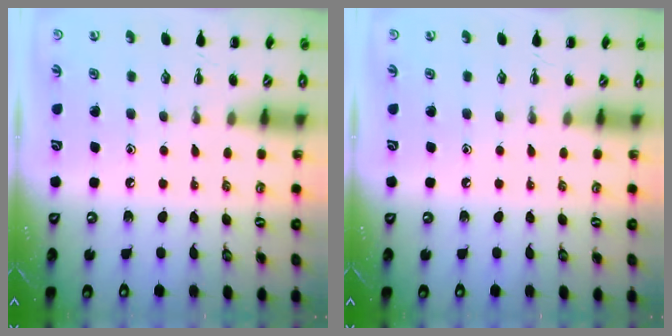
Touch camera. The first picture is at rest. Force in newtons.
{"total": 0.0}